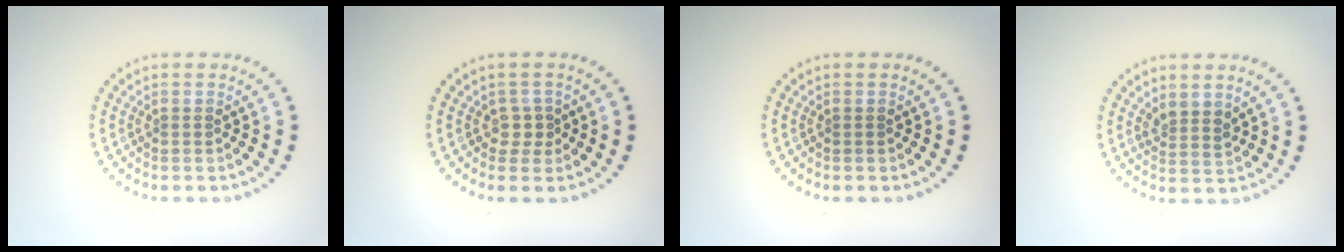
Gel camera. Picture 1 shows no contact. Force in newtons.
{"total": 1.4, "press": 1.0, "slide": 1.0}
{"total": 0.0}
{"total": 1.9, "press": 1.5, "slide": 1.1}